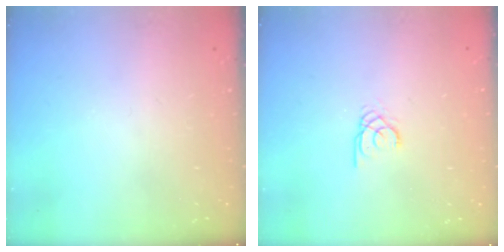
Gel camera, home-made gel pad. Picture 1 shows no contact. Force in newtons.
{"total": 1.9, "press": 1.9, "slide": 0.1}